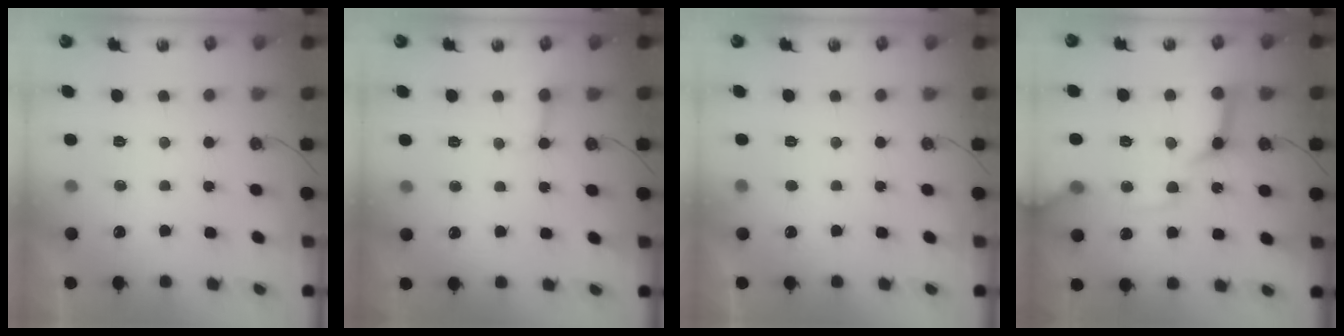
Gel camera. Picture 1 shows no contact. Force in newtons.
{"total": 1.7, "press": 1.7, "slide": 0.0}
{"total": 2.6, "press": 2.6, "slide": 0.4}
{"total": 17.1, "press": 16.9, "slide": 2.0}